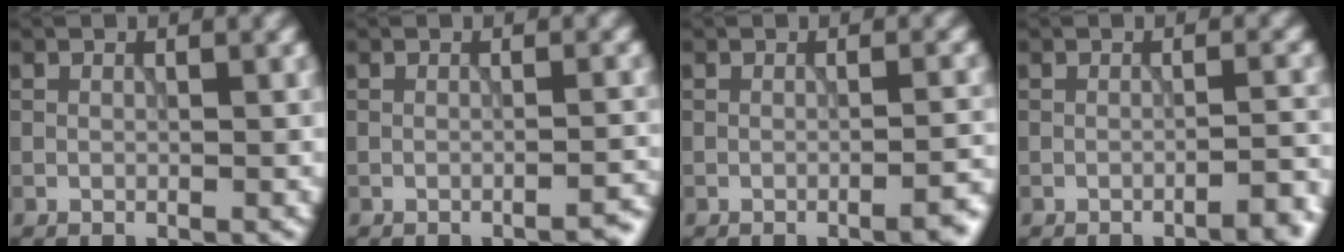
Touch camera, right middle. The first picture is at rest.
{"total": 1.6, "force": [-1.3, 0.3, 0.9], "torque": [-0.001, 0.007, -0.021]}
{"total": 2.4, "force": [-1.3, 0.5, 1.9], "torque": [-0.018, 0.005, -0.025]}
{"total": 2.7, "force": [-1.8, 0.6, 1.9], "torque": [-0.013, 0.009, -0.034]}